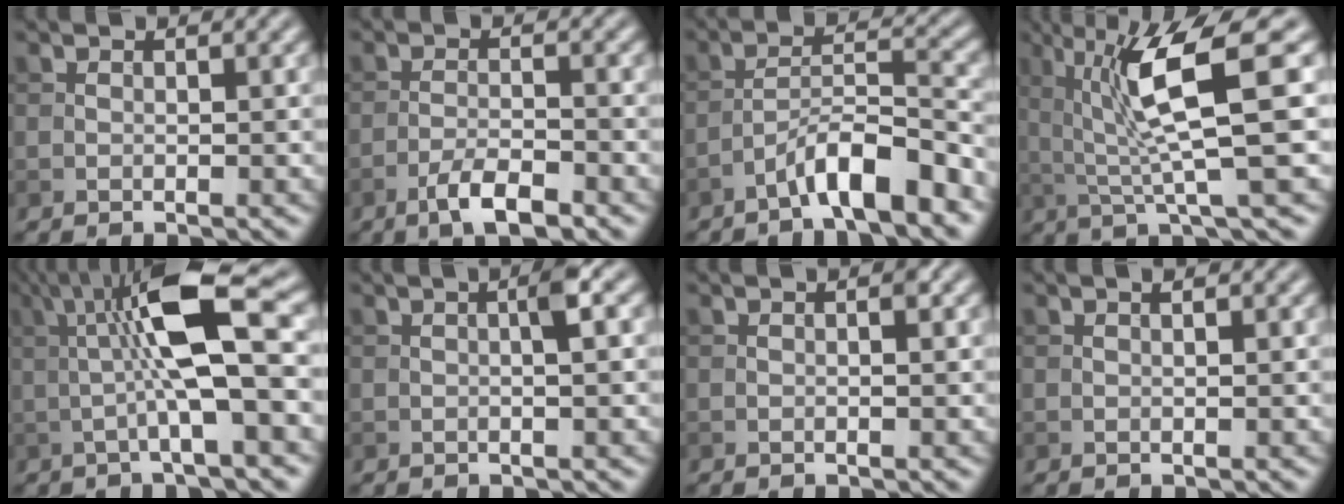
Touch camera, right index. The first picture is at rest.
{"total": 3.9, "force": [-2.5, 0.9, 2.8], "torque": [-0.054, 0.004, -0.049]}
{"total": 5.9, "force": [-4.0, 0.9, 4.2], "torque": [-0.067, 0.016, -0.069]}
{"total": 8.4, "force": [1.8, 1.4, 8.1], "torque": [-0.134, 0.002, 0.031]}
{"total": 9.1, "force": [1.1, 1.6, 8.9], "torque": [-0.143, 0.010, 0.013]}
{"total": 2.1, "force": [0.2, 0.2, 2.0], "torque": [-0.034, 0.006, 0.002]}
{"total": 0.9, "force": [0.1, 0.1, 0.9], "torque": [-0.015, 0.001, 0.001]}
{"total": 0.7, "force": [0.3, 0.1, 0.6], "torque": [-0.012, 0.004, 0.004]}